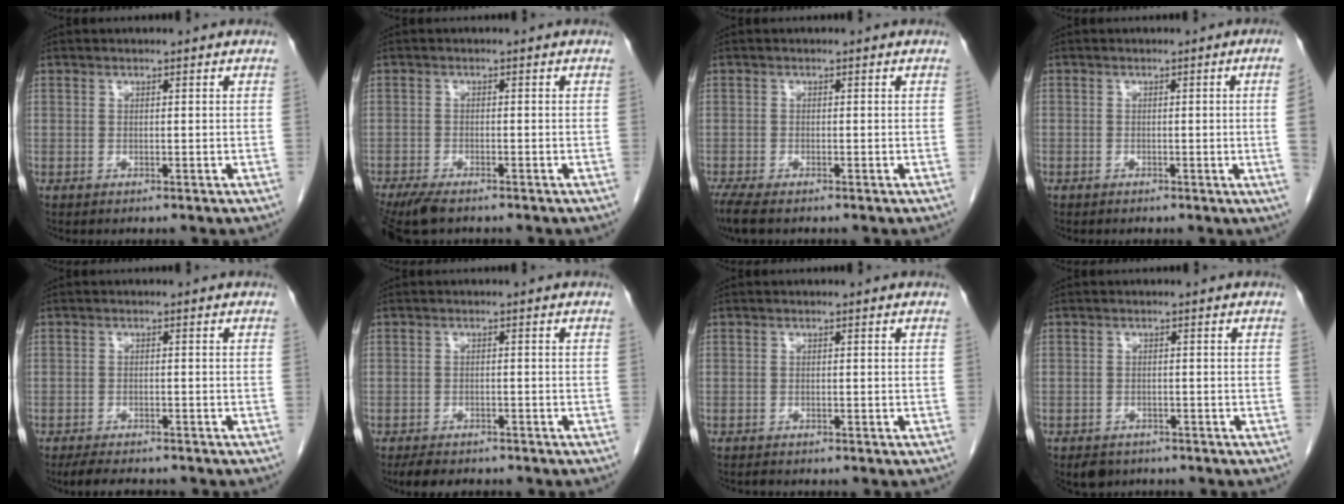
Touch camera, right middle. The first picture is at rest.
{"total": 6.6, "force": [-5.3, 1.7, 3.6], "torque": [-0.062, -0.015, -0.089]}
{"total": 4.0, "force": [-3.1, 0.9, 2.4], "torque": [-0.050, -0.014, -0.052]}
{"total": 3.2, "force": [-0.4, -1.1, 3.0], "torque": [-0.031, -0.003, -0.006]}
{"total": 6.1, "force": [-5.4, 1.4, 2.6], "torque": [-0.045, -0.013, -0.079]}
{"total": 4.7, "force": [-4.0, 1.6, 1.8], "torque": [-0.036, -0.010, -0.057]}
{"total": 0.9, "force": [-0.9, 0.2, 0.1], "torque": [-0.009, -0.003, -0.016]}
{"total": 3.2, "force": [-2.6, 1.8, 0.6], "torque": [-0.012, 0.001, -0.037]}